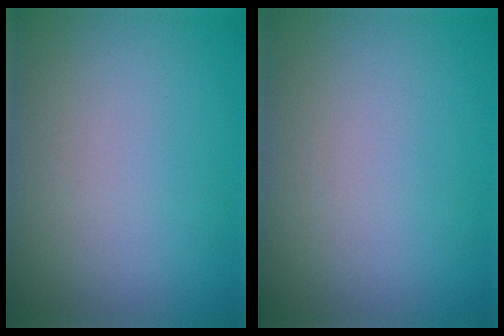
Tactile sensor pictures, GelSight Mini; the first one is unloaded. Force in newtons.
{"total": 0.0}